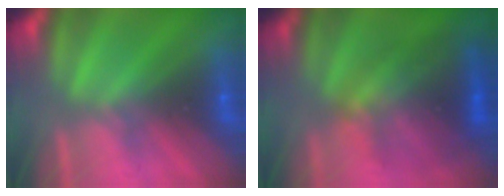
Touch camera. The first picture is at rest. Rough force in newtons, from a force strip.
{"total": 7.3}